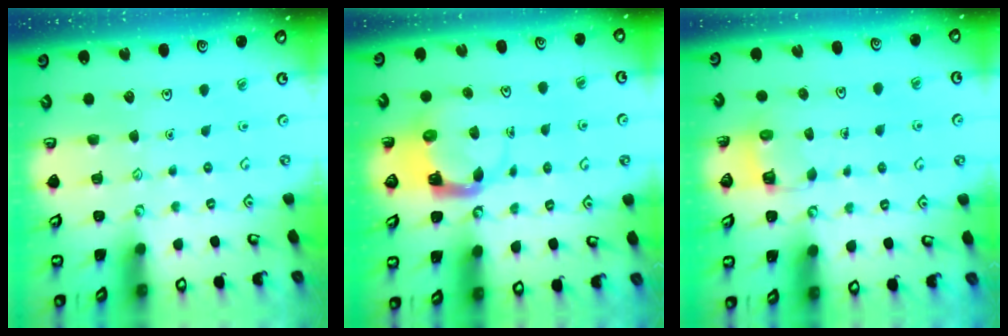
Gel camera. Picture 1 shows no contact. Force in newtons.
{"total": 4.2, "press": 4.2, "slide": 0.3}
{"total": 3.1, "press": 3.1, "slide": 0.3}